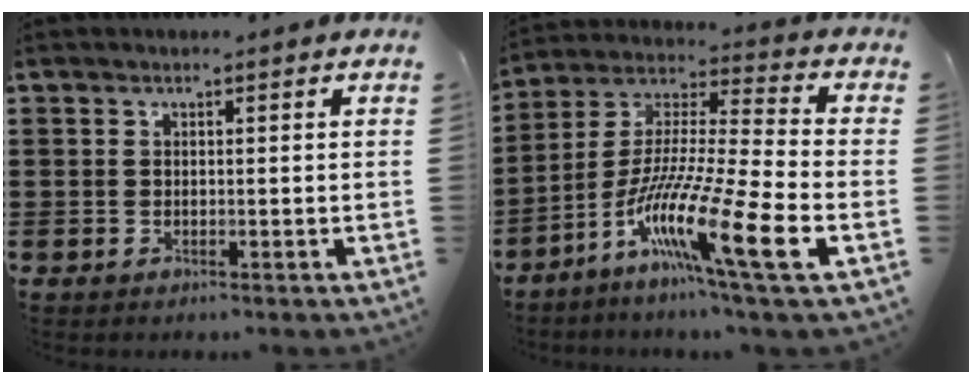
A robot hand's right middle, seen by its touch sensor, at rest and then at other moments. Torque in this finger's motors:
{"motor_torque": [2.14, 0.00, 0.59, 0.21]}